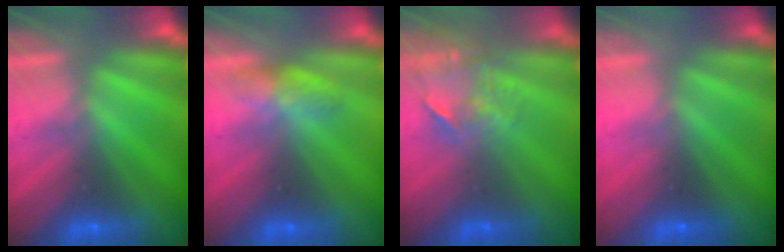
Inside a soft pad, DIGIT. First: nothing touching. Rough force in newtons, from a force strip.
{"total": 2.6}
{"total": 3.9}
{"total": 3.3}